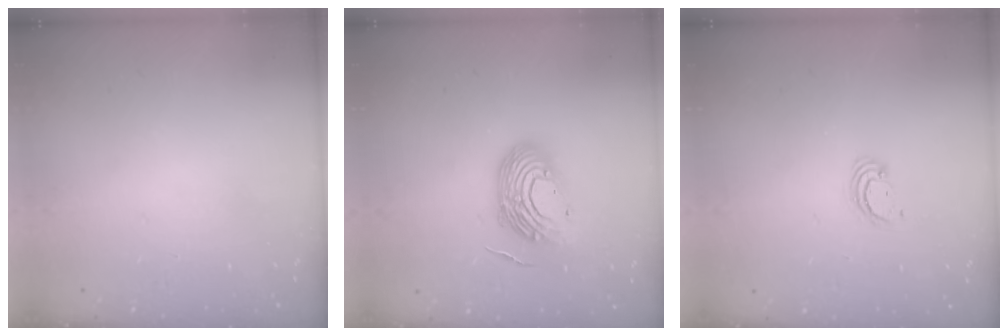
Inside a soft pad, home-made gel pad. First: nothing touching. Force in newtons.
{"total": 12.9, "press": 12.7, "slide": 2.1}
{"total": 2.6, "press": 2.6, "slide": 0.3}